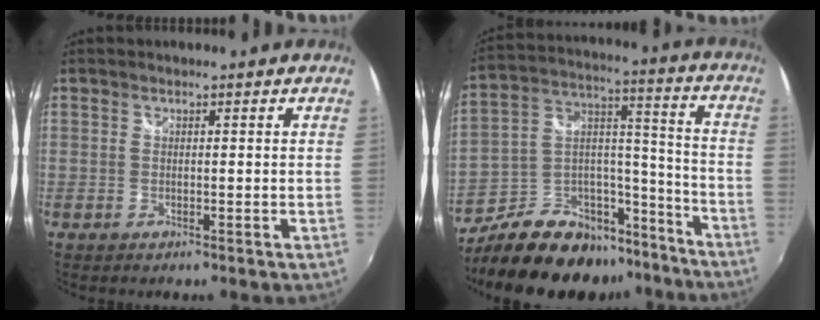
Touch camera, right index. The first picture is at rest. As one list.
[{"total": 20.4, "force": [-15.4, 10.4, 8.4], "torque": [-0.167, 0.066, -0.220]}]